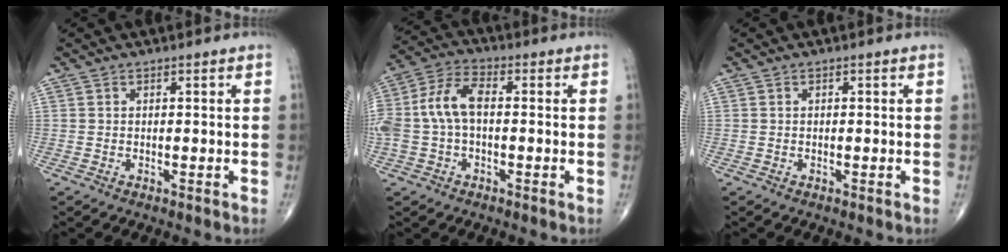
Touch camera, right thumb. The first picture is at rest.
{"total": 10.6, "force": [-0.1, 6.0, 8.7], "torque": [-0.196, 0.035, -0.006]}
{"total": 0.0}